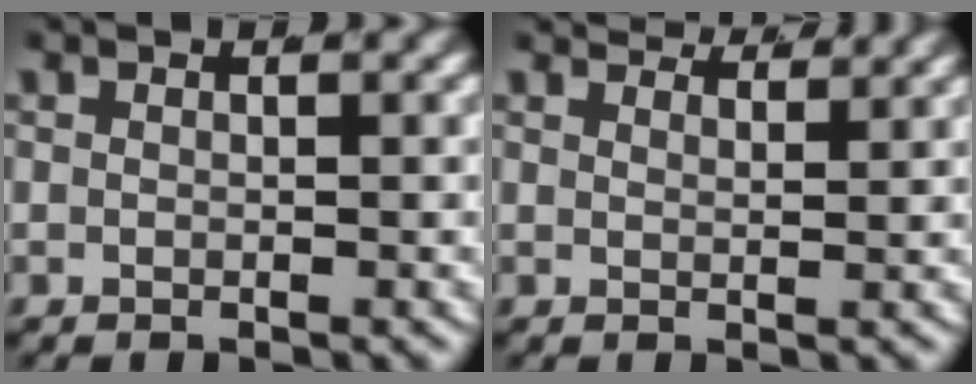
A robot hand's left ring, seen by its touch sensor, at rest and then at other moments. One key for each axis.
{"total": 3.7, "fx": 3.6, "fy": -0.1, "fz": 0.9, "tx": -0.006, "ty": -0.001, "tz": 0.058}